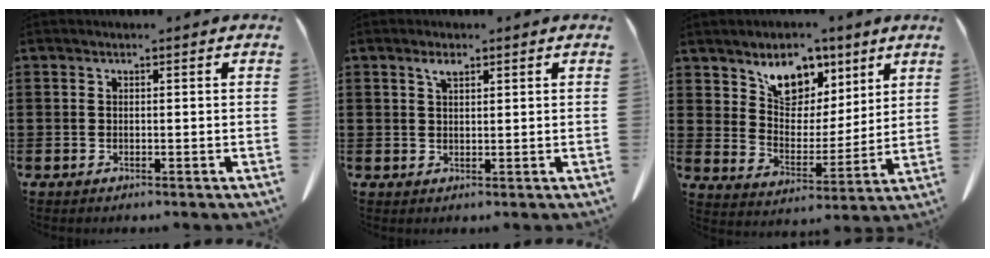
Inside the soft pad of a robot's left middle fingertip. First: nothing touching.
{"total": 2.1, "force": [1.4, 0.7, 1.3], "torque": [-0.023, -0.003, 0.025]}
{"total": 8.3, "force": [5.8, 5.3, 2.7], "torque": [-0.065, -0.027, 0.105]}